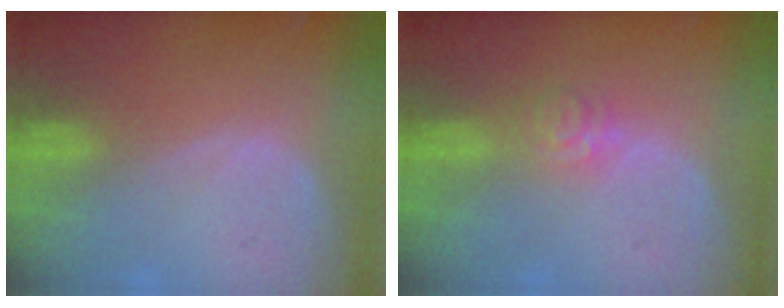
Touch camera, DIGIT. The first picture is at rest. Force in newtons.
{"total": 3.5, "press": 3.5, "slide": 0.2}